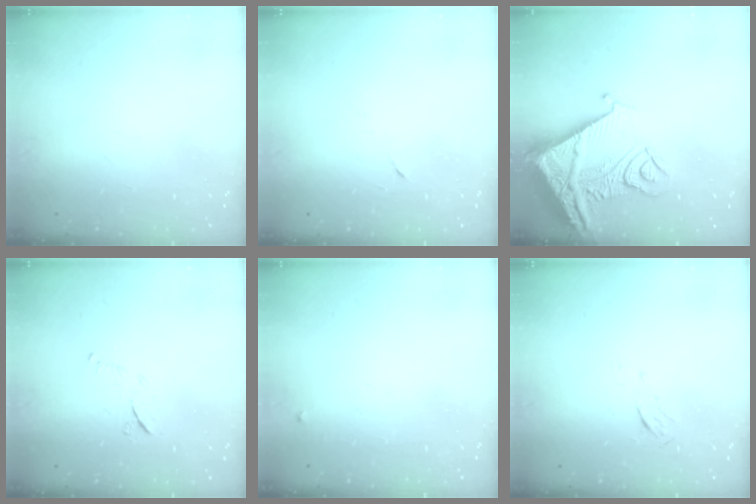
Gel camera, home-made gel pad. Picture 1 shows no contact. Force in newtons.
{"total": 2.9, "press": 2.7, "slide": 1.0}
{"total": 20.1, "press": 19.9, "slide": 2.1}
{"total": 6.0, "press": 6.0, "slide": 0.6}
{"total": 3.0, "press": 3.0, "slide": 0.4}
{"total": 4.0, "press": 3.7, "slide": 1.3}